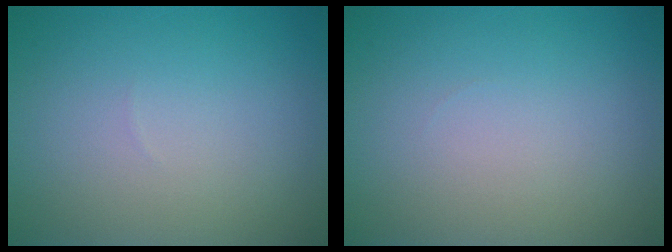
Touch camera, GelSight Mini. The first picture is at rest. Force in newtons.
{"total": 0.0}